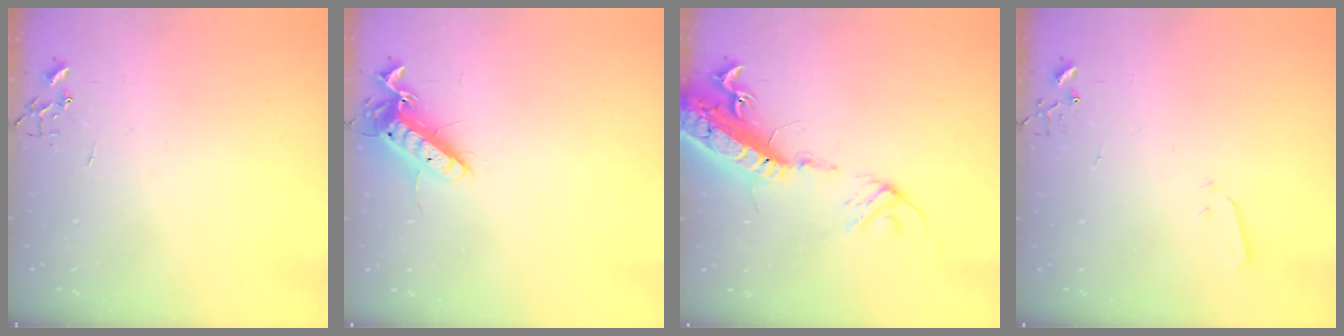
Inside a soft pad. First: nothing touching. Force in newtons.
{"total": 12.5, "press": 12.5, "slide": 1.1}
{"total": 20.7, "press": 20.1, "slide": 4.8}
{"total": 2.8, "press": 2.7, "slide": 0.4}